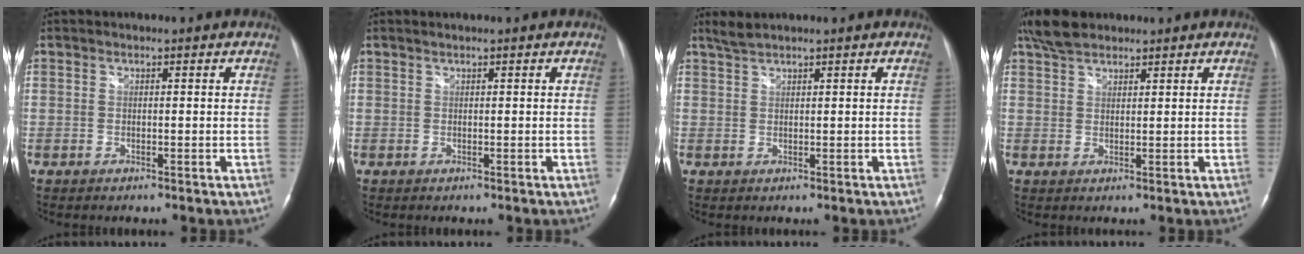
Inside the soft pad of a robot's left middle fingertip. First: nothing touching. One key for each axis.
{"total": 0.0}
{"total": 1.7, "fx": 1.6, "fy": -0.2, "fz": 0.6, "tx": -0.017, "ty": 0.011, "tz": 0.037}
{"total": 4.8, "fx": 4.0, "fy": 1.9, "fz": 2.0, "tx": -0.048, "ty": 0.019, "tz": 0.080}